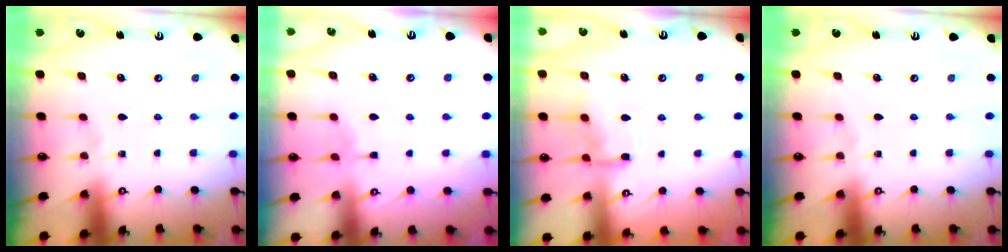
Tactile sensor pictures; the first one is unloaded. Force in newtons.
{"total": 3.0, "press": 2.9, "slide": 0.5}
{"total": 8.2, "press": 8.1, "slide": 0.6}
{"total": 0.0}